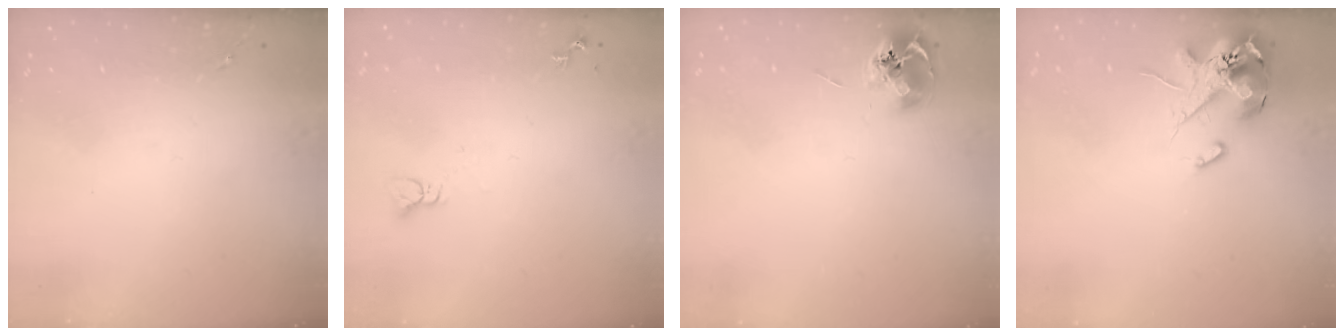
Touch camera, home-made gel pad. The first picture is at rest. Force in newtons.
{"total": 2.2, "press": 2.2, "slide": 0.1}
{"total": 9.0, "press": 8.9, "slide": 0.8}
{"total": 14.7, "press": 14.5, "slide": 2.1}